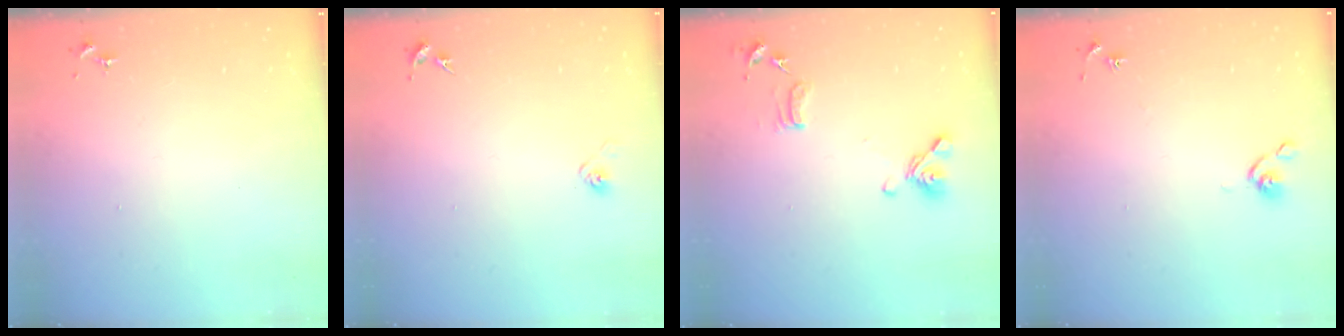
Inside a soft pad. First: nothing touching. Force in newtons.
{"total": 2.8, "press": 2.6, "slide": 1.1}
{"total": 12.9, "press": 12.8, "slide": 1.9}
{"total": 4.9, "press": 4.9, "slide": 0.7}